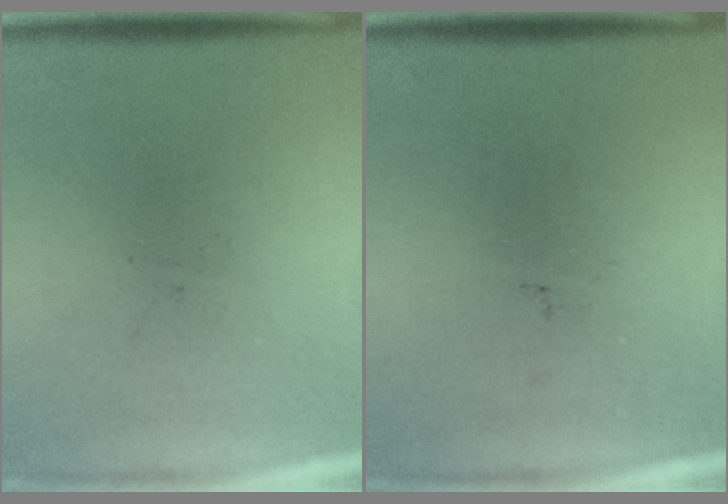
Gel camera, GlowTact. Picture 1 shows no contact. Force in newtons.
{"total": 0.0}